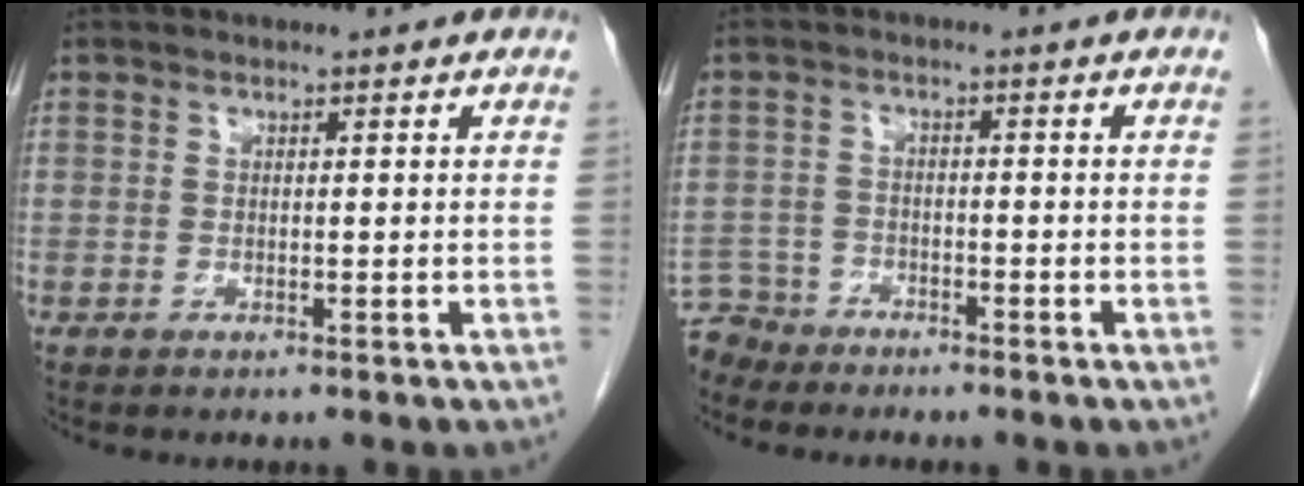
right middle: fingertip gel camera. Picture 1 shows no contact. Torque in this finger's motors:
{"motor_torque": [0.12, -0.31, -0.01, -0.08]}